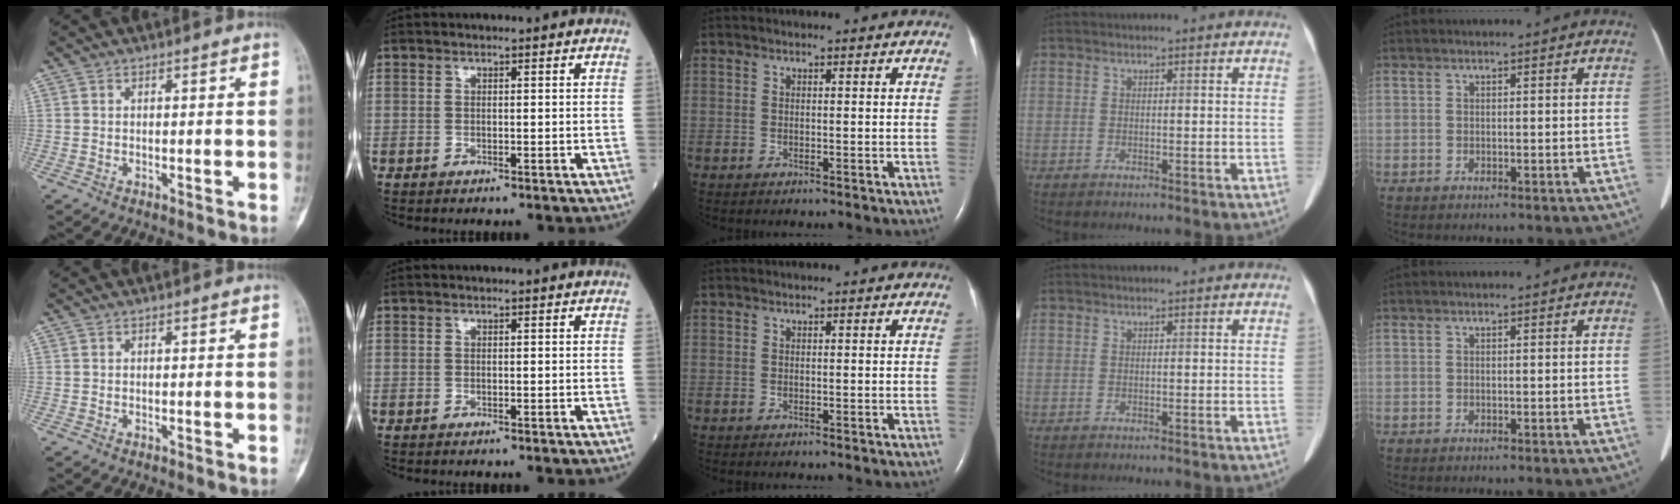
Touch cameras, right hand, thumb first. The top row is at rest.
{}